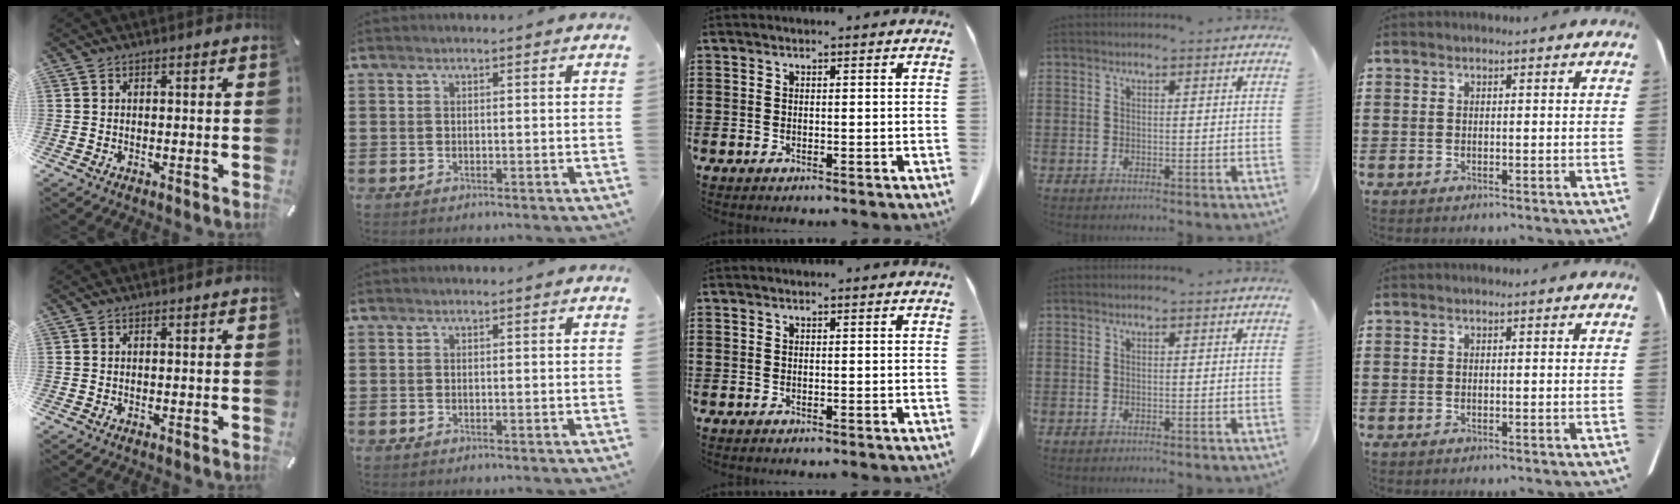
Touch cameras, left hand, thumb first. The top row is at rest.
{}